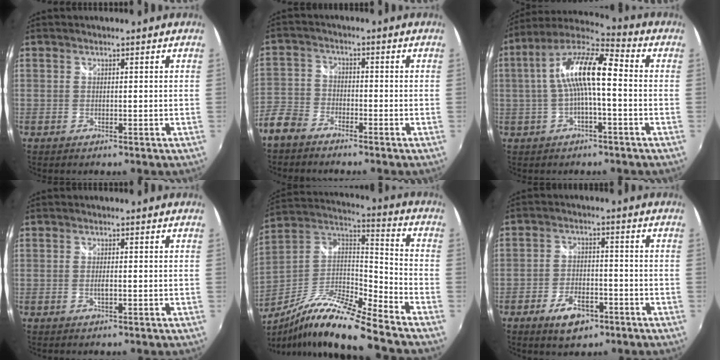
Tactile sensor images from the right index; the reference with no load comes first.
{"total": 7.3, "force": [-5.3, 4.4, 2.5], "torque": [-0.064, 0.008, -0.117]}
{"total": 12.6, "force": [-0.1, 3.1, 12.2], "torque": [-0.234, 0.024, -0.008]}
{"total": 1.4, "force": [-0.3, 0.3, 1.4], "torque": [-0.027, -0.002, -0.006]}
{"total": 18.2, "force": [-13.5, 1.1, 12.1], "torque": [-0.222, -0.024, -0.258]}
{"total": 7.5, "force": [-4.5, 3.9, 4.6], "torque": [-0.102, 0.001, -0.070]}